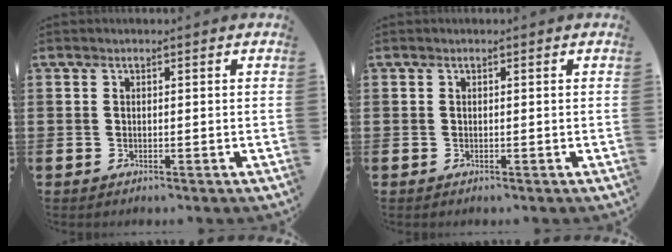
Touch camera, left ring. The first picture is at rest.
{"total": 0.0}